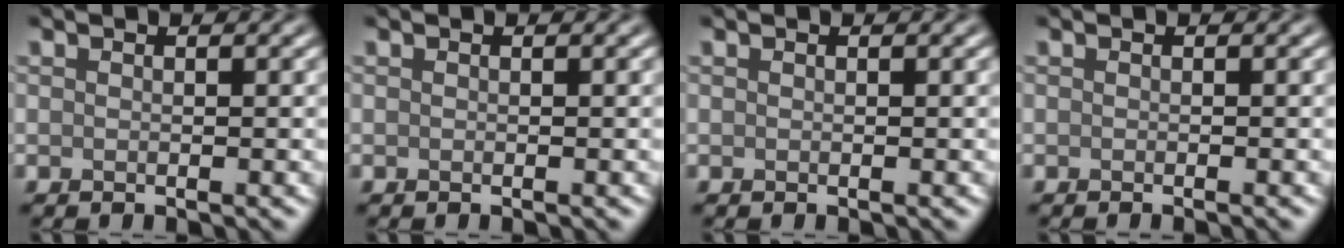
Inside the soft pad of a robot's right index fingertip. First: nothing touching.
{"total": 0.0}
{"total": 0.0}
{"total": 0.7, "force": [-0.3, 0.2, 0.6], "torque": [-0.002, -0.002, -0.008]}